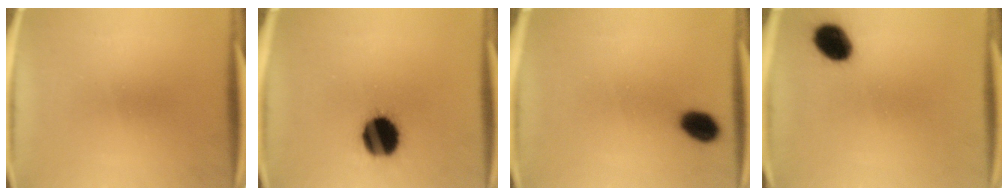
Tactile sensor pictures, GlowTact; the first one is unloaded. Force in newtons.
{"total": 15.0}
{"total": 6.2}
{"total": 8.6}